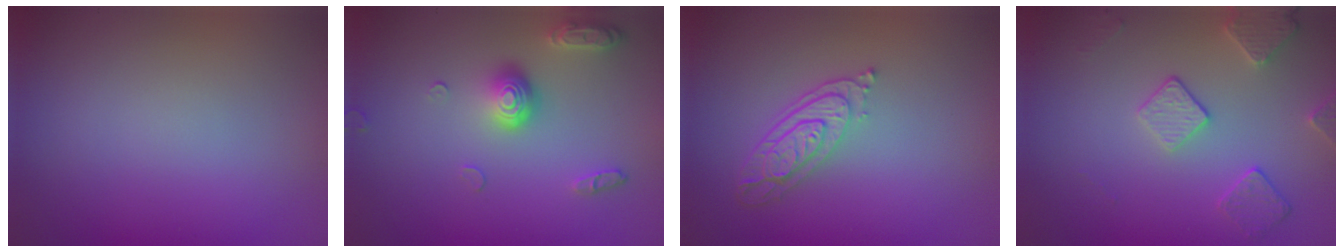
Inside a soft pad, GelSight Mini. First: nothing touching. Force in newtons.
{"total": 3.7, "press": 2.8, "slide": 2.4}
{"total": 3.9, "press": 3.0, "slide": 2.5}
{"total": 2.8, "press": 2.7, "slide": 0.7}